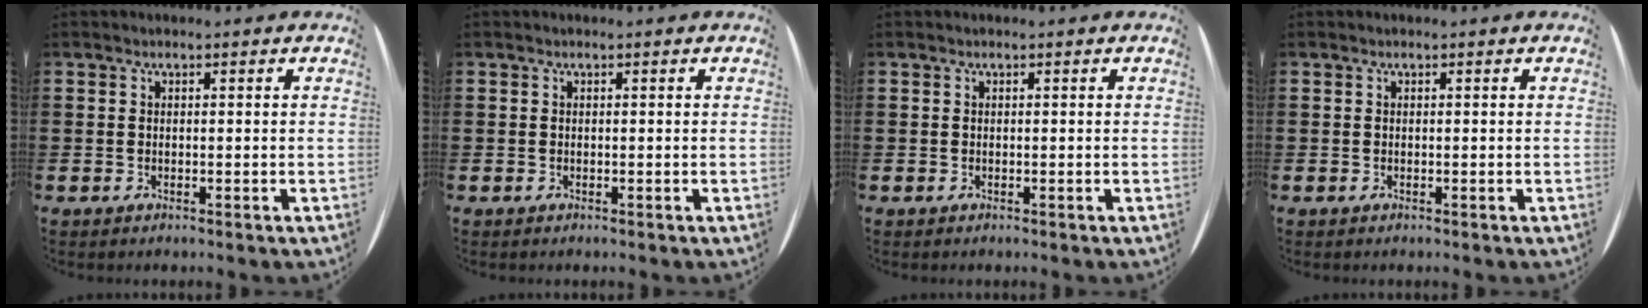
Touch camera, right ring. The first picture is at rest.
{"total": 0.0}
{"total": 0.0}
{"total": 0.0}